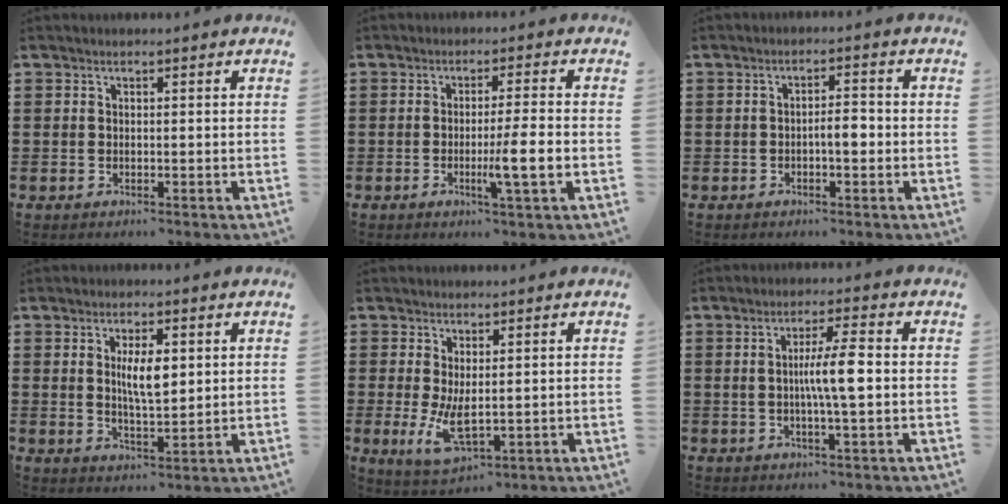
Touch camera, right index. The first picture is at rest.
{"total": 5.7, "force": [-1.5, -0.2, 5.5], "torque": [-0.090, -0.013, -0.027]}
{"total": 3.1, "force": [-0.9, 1.0, 2.9], "torque": [-0.051, 0.005, -0.017]}
{"total": 5.8, "force": [1.3, 1.9, 5.3], "torque": [-0.099, 0.004, 0.018]}
{"total": 6.0, "force": [0.0, 2.5, 5.4], "torque": [-0.104, -0.018, -0.003]}
{"total": 6.4, "force": [-0.1, 0.6, 6.4], "torque": [-0.115, -0.001, -0.007]}